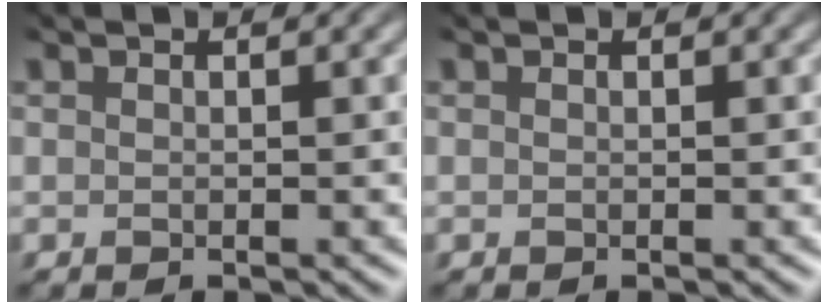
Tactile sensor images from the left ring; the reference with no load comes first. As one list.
[{"total": 0.0}]